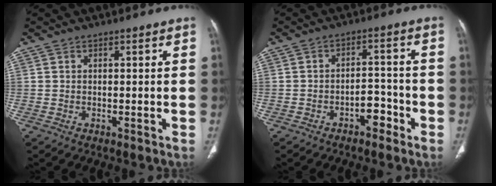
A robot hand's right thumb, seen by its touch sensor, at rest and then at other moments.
{"total": 4.7, "force": [-2.8, 2.7, 2.6], "torque": [-0.021, 0.032, -0.043]}